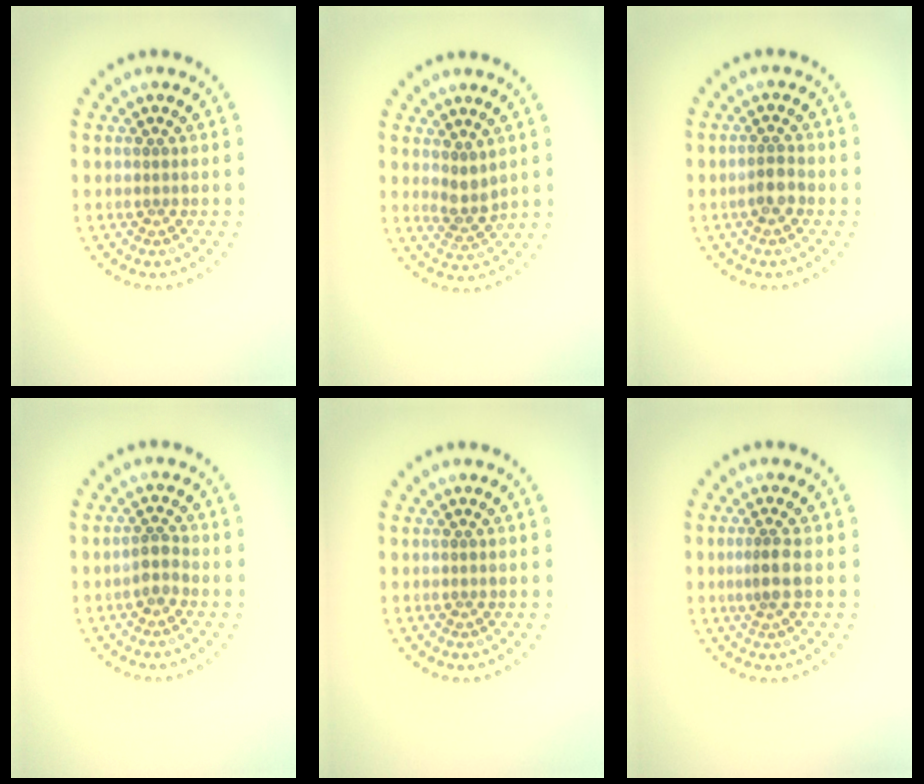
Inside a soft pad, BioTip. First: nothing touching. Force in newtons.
{"total": 1.9, "press": 1.6, "slide": 1.1}
{"total": 1.8, "press": 1.6, "slide": 0.7}
{"total": 1.7, "press": 1.4, "slide": 1.0}
{"total": 0.0}
{"total": 2.1, "press": 1.7, "slide": 1.2}